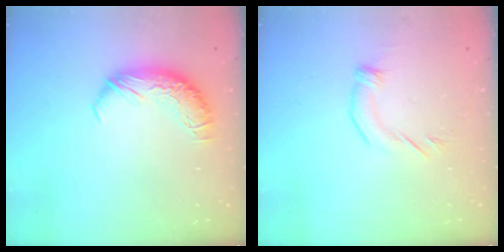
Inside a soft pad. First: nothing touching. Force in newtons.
{"total": 4.8, "press": 4.7, "slide": 0.5}